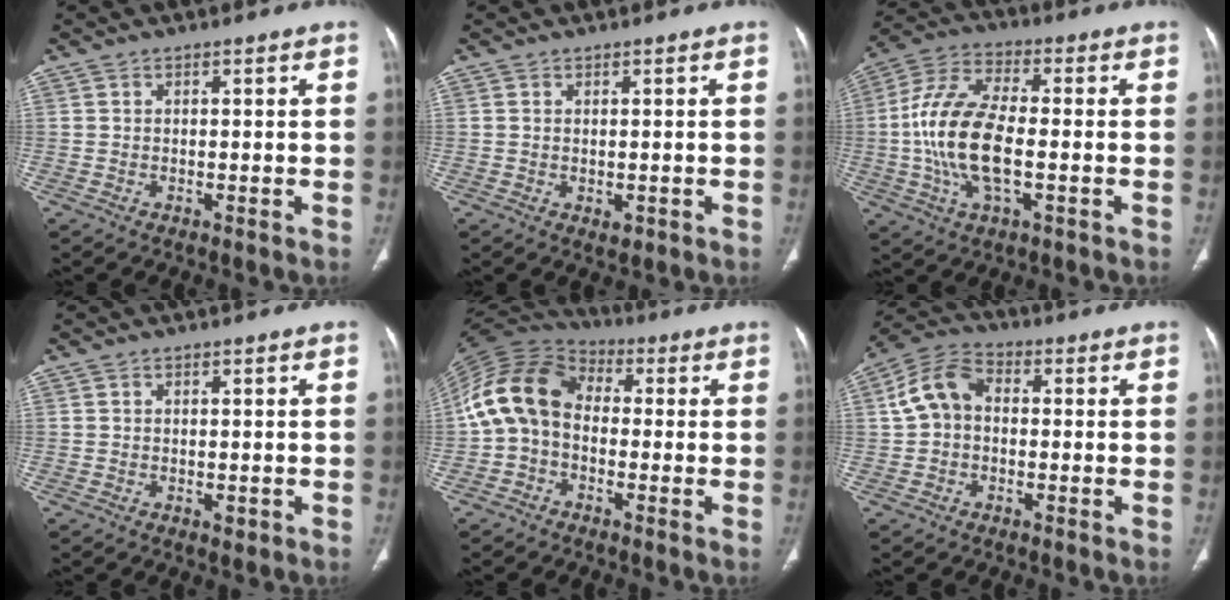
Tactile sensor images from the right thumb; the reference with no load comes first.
{"total": 1.2, "force": [-0.2, 0.8, 0.9], "torque": [-0.013, -0.004, 0.003]}
{"total": 15.6, "force": [-1.8, 7.0, 13.9], "torque": [-0.289, 0.019, -0.036]}
{"total": 1.1, "force": [-0.2, 0.7, 0.8], "torque": [-0.010, -0.003, 0.001]}
{"total": 13.5, "force": [-0.8, 10.0, 9.0], "torque": [-0.171, 0.039, -0.029]}
{"total": 8.3, "force": [0.3, 6.1, 5.6], "torque": [-0.101, 0.027, -0.006]}